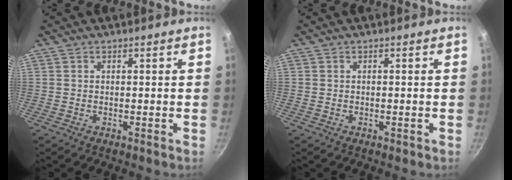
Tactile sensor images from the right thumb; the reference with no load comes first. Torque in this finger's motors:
{"motor_torque": [0.32, 0.12, 0.01, -0.10, -0.01]}